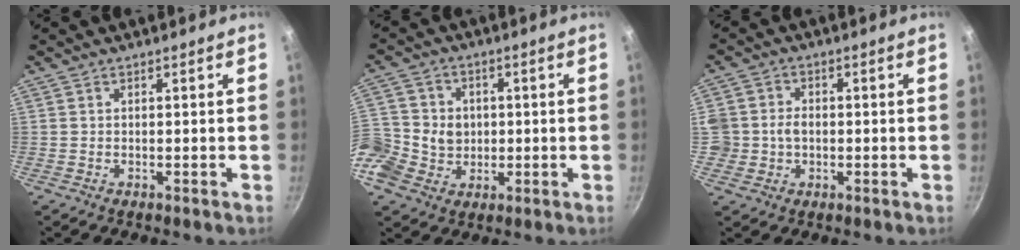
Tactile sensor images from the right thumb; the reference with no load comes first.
{"total": 14.8, "force": [-1.4, 13.6, 5.9], "torque": [-0.128, 0.027, -0.032]}
{"total": 5.3, "force": [-0.7, 4.7, 2.3], "torque": [-0.025, 0.014, -0.016]}